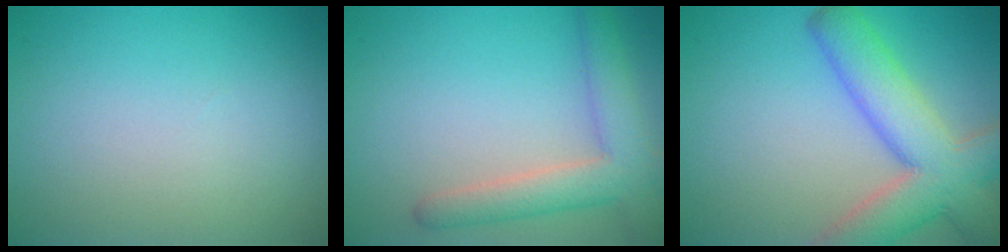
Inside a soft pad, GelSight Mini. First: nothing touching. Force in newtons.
{"total": 4.7, "press": 4.6, "slide": 0.5}
{"total": 8.1, "press": 8.1, "slide": 0.7}